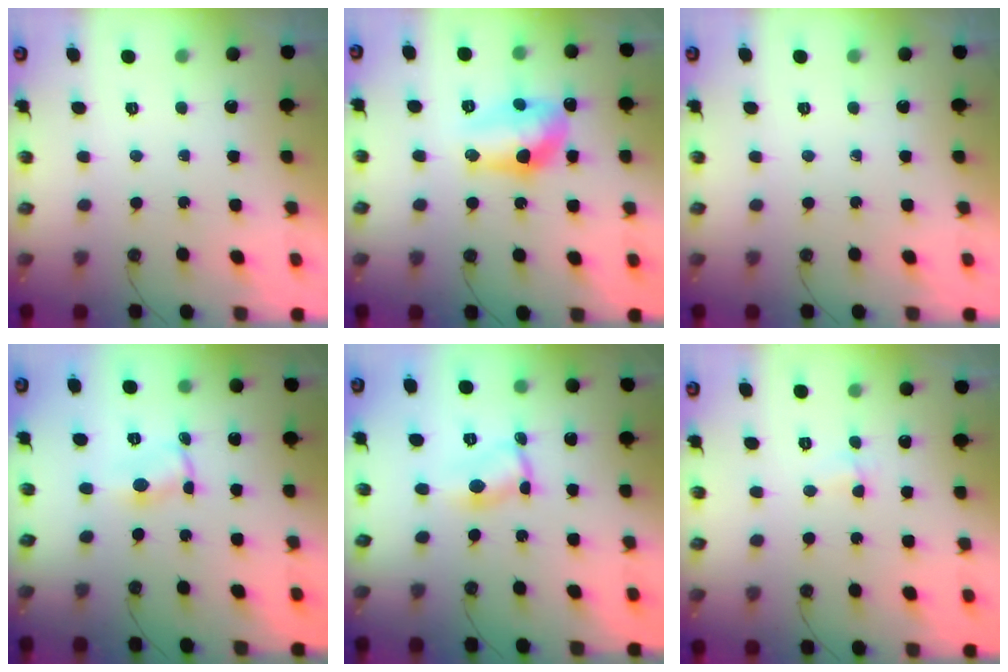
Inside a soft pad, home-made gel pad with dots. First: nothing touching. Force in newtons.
{"total": 12.3, "press": 12.2, "slide": 1.1}
{"total": 0.0}
{"total": 0.7, "press": 0.7, "slide": 0.1}
{"total": 2.9, "press": 2.9, "slide": 0.2}
{"total": 2.7, "press": 2.0, "slide": 1.8}